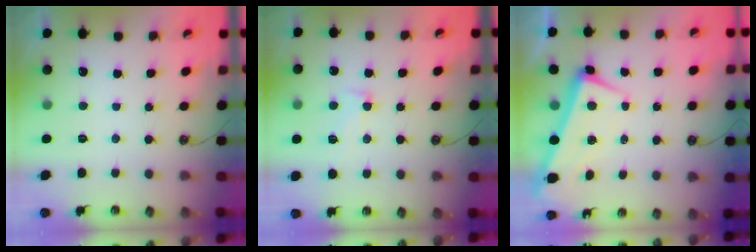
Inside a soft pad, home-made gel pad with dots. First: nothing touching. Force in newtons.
{"total": 3.8, "press": 3.6, "slide": 1.2}
{"total": 1.8, "press": 0.8, "slide": 1.6}